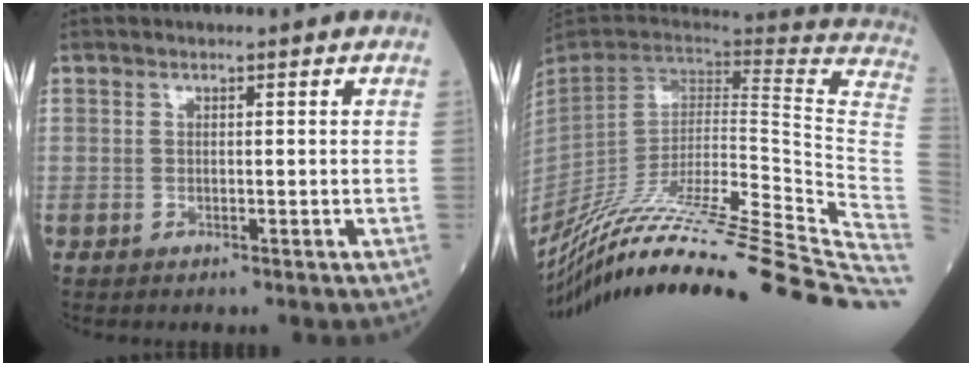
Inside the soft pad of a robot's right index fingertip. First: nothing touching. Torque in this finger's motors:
{"motor_torque": [-1.01, -1.12, 0.78, 0.21]}